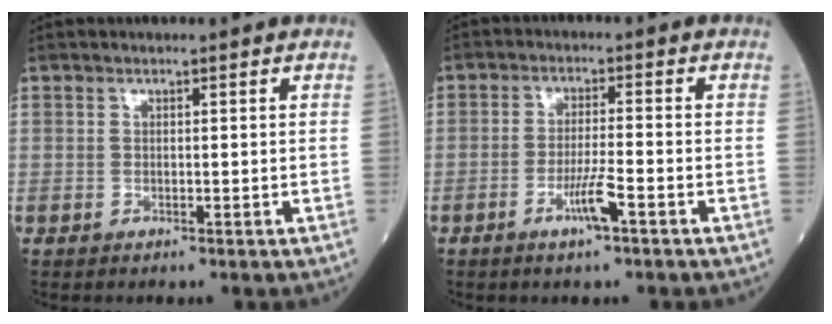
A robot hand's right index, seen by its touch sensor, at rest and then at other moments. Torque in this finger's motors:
{"motor_torque": [0.52, -0.03, 0.24, 0.08]}